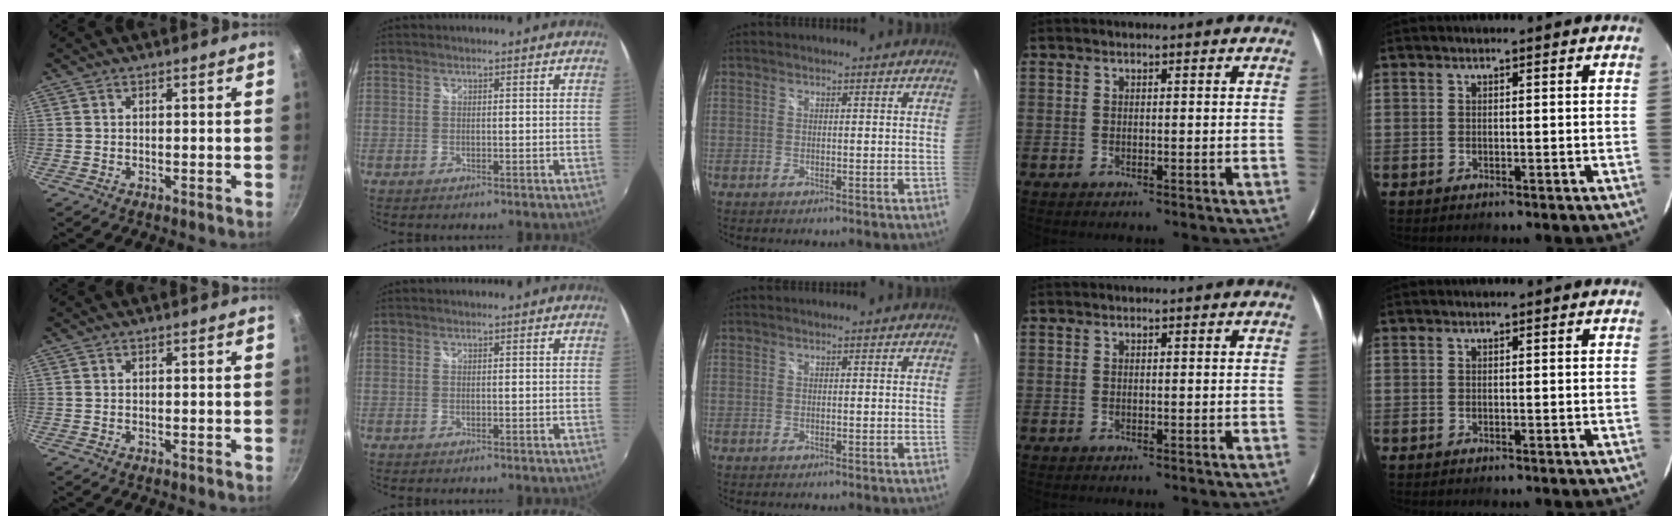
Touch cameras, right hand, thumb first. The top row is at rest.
{}